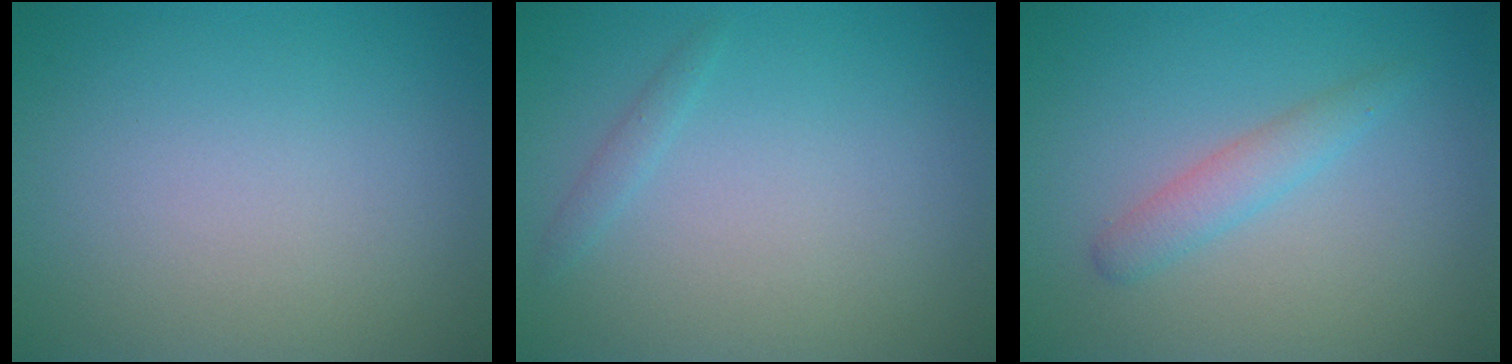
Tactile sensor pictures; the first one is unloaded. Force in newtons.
{"total": 0.8, "press": 0.8, "slide": 0.1}
{"total": 1.9, "press": 1.9, "slide": 0.1}